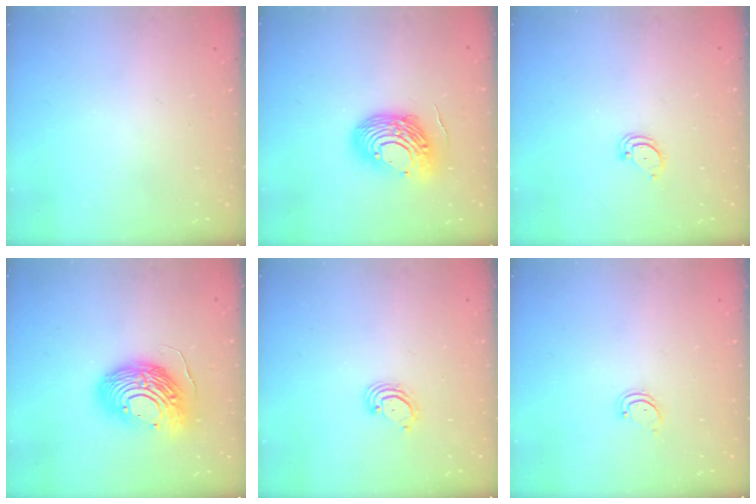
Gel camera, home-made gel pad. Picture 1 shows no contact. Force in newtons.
{"total": 13.1, "press": 12.9, "slide": 2.2}
{"total": 2.7, "press": 2.7, "slide": 0.2}
{"total": 16.0, "press": 15.8, "slide": 2.4}
{"total": 3.0, "press": 3.0, "slide": 0.3}
{"total": 1.9, "press": 1.9, "slide": 0.2}